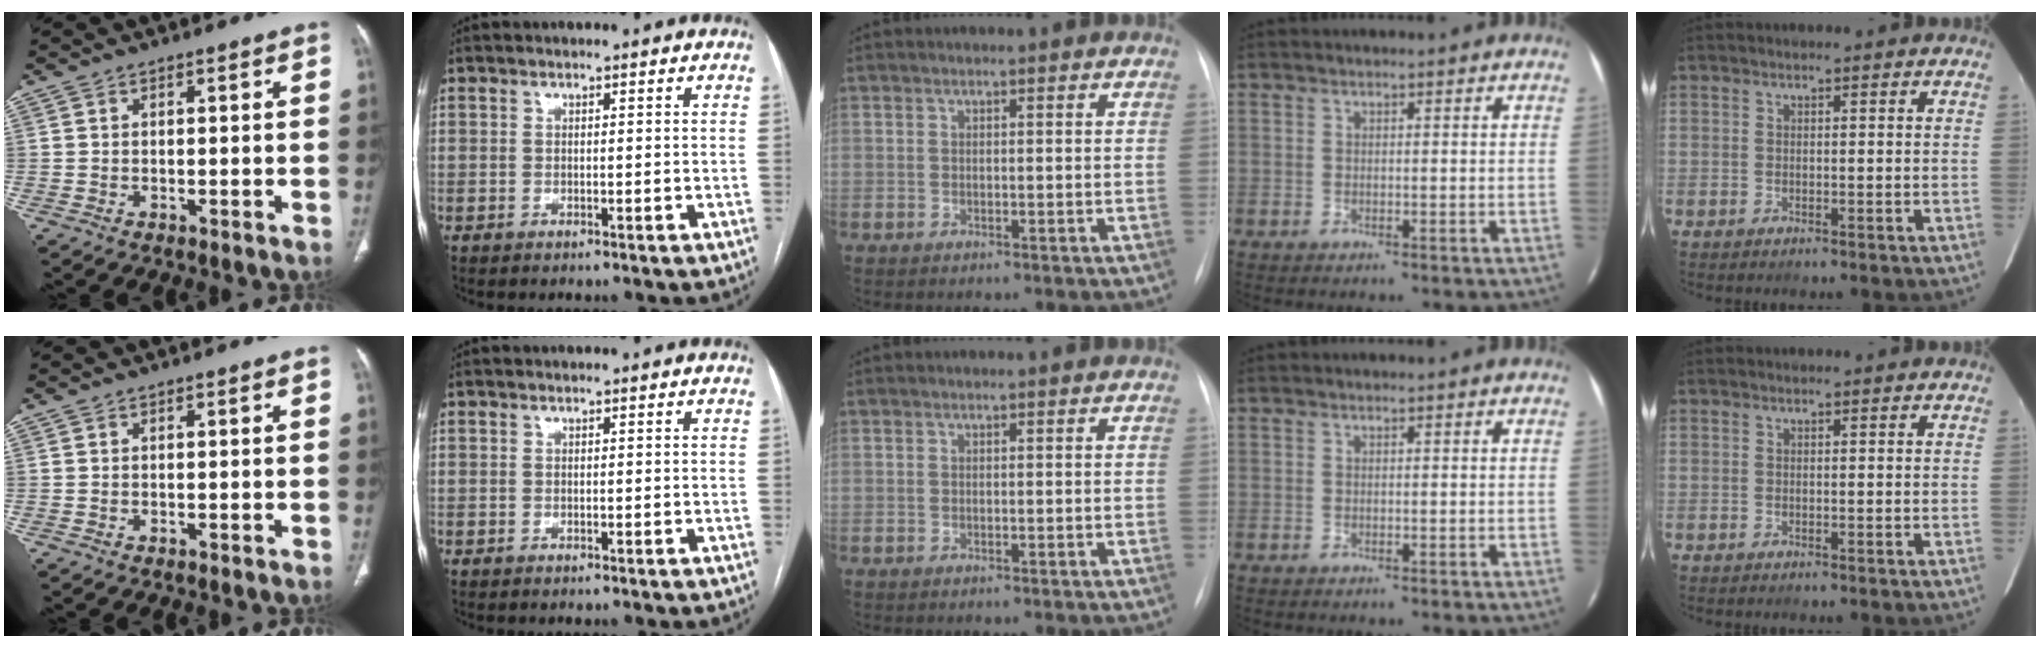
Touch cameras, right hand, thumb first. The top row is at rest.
{}